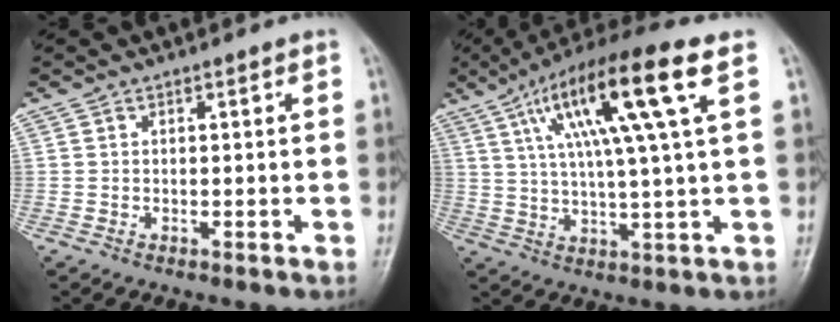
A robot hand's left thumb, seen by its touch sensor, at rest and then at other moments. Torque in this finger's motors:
{"motor_torque": [0.59, 0.66, 1.91, -0.87, 0.35]}